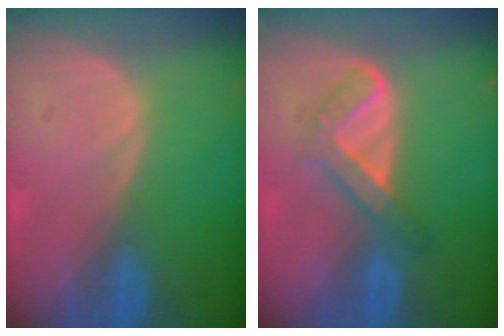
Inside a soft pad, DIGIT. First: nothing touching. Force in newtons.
{"total": 4.8, "press": 4.7, "slide": 0.7}